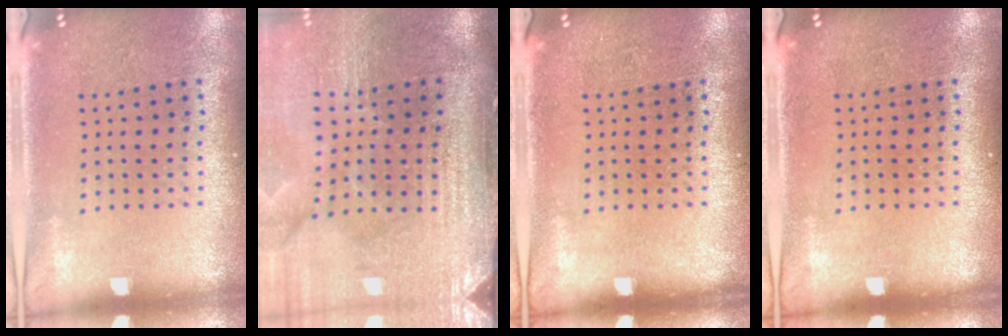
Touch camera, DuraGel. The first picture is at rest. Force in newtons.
{"total": 4.7, "press": 3.9, "slide": 2.5}
{"total": 0.0}
{"total": 0.0}